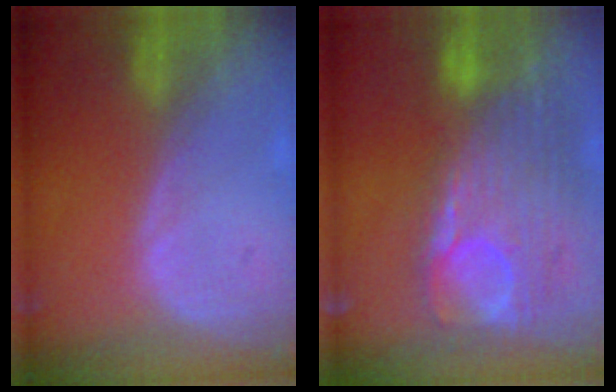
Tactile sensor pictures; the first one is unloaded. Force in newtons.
{"total": 12.7, "press": 10.7, "slide": 6.7}